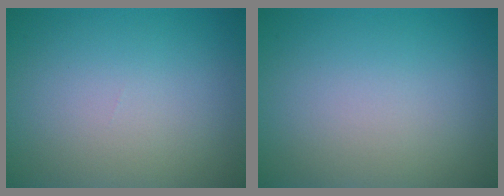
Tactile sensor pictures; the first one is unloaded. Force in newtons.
{"total": 0.0}